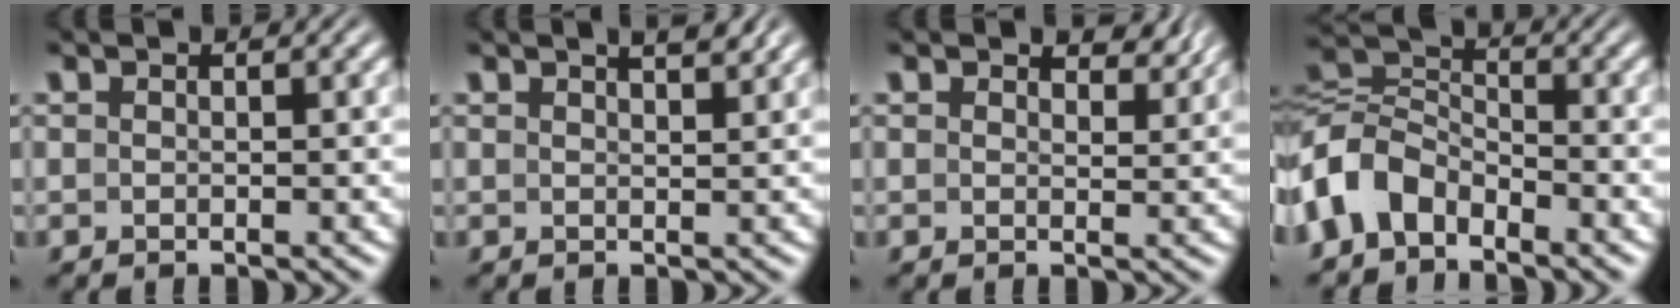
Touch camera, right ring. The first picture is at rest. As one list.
[{"total": 2.0, "force": [1.6, 0.0, 1.2], "torque": [-0.010, 0.001, 0.029]}, {"total": 2.1, "force": [1.9, 0.4, 0.7], "torque": [-0.008, -0.004, 0.033]}, {"total": 6.7, "force": [-2.2, 5.4, 3.3], "torque": [-0.089, -0.021, -0.038]}]